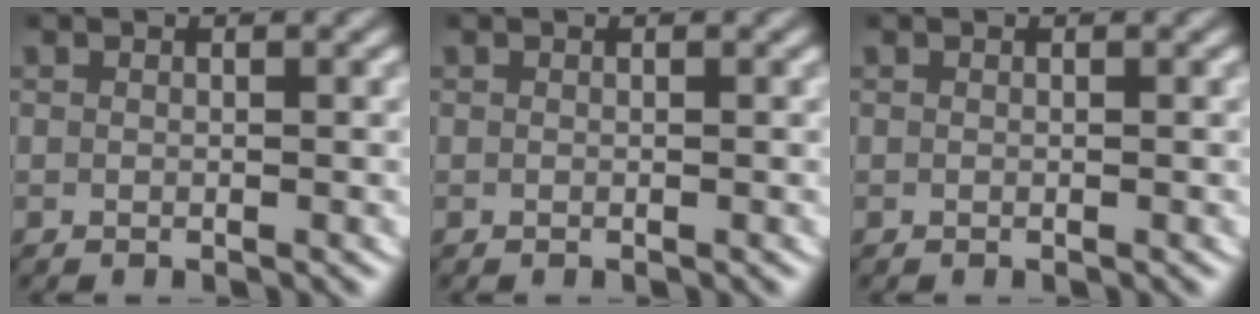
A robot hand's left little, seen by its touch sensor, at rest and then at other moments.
{"total": 0.0}
{"total": 0.0}